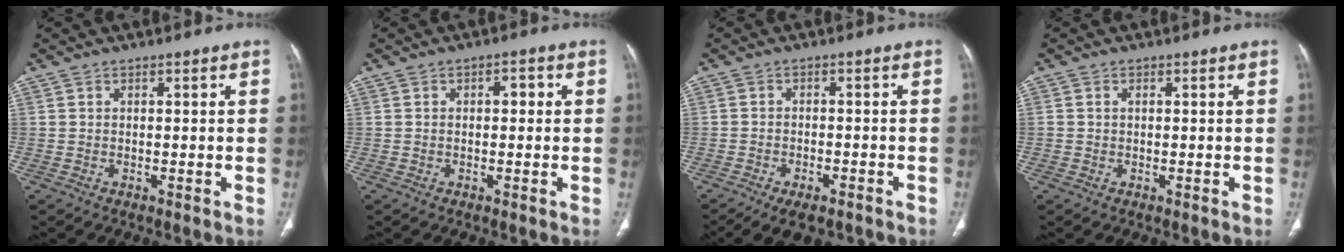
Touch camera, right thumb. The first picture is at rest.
{"total": 2.0, "force": [0.2, 1.2, 1.6], "torque": [-0.018, 0.009, -0.001]}
{"total": 8.5, "force": [-6.2, 3.8, 4.4], "torque": [-0.061, 0.017, -0.091]}
{"total": 0.7, "force": [0.1, 0.5, 0.4], "torque": [-0.008, 0.003, 0.002]}